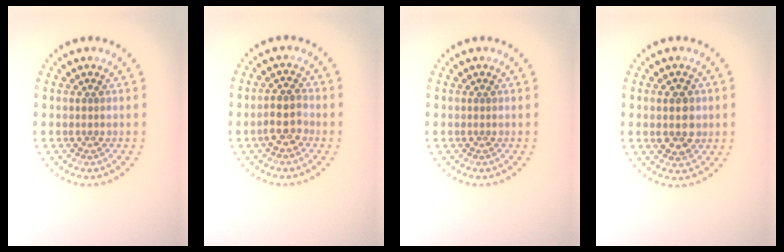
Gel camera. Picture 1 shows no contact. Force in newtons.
{"total": 2.4, "press": 2.3, "slide": 0.8}
{"total": 0.0}
{"total": 2.8, "press": 2.8, "slide": 0.4}